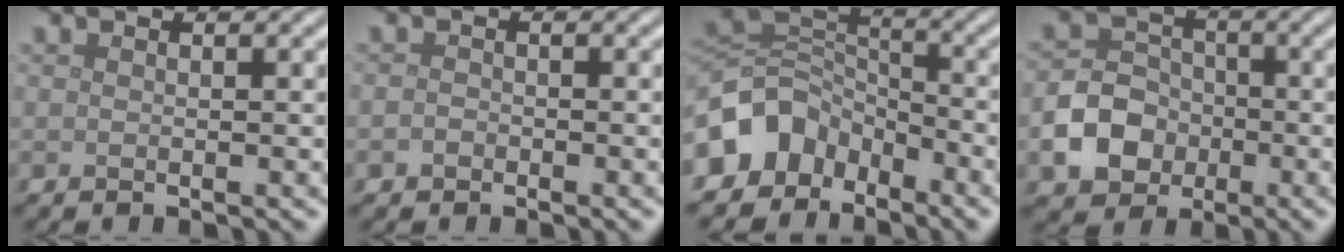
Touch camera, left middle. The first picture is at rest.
{"total": 0.7, "force": [-0.5, 0.5, 0.2], "torque": [-0.004, -0.002, -0.010]}
{"total": 6.6, "force": [-4.1, 4.7, 2.1], "torque": [-0.030, 0.002, -0.091]}
{"total": 5.3, "force": [-1.9, 4.3, 2.4], "torque": [-0.047, 0.001, -0.044]}